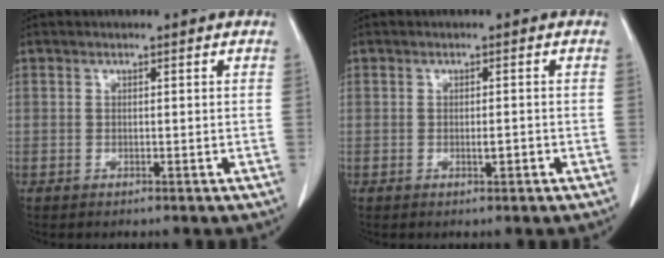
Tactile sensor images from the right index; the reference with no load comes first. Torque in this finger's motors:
{"motor_torque": [0.03, 0.06, 0.01, 0.02]}